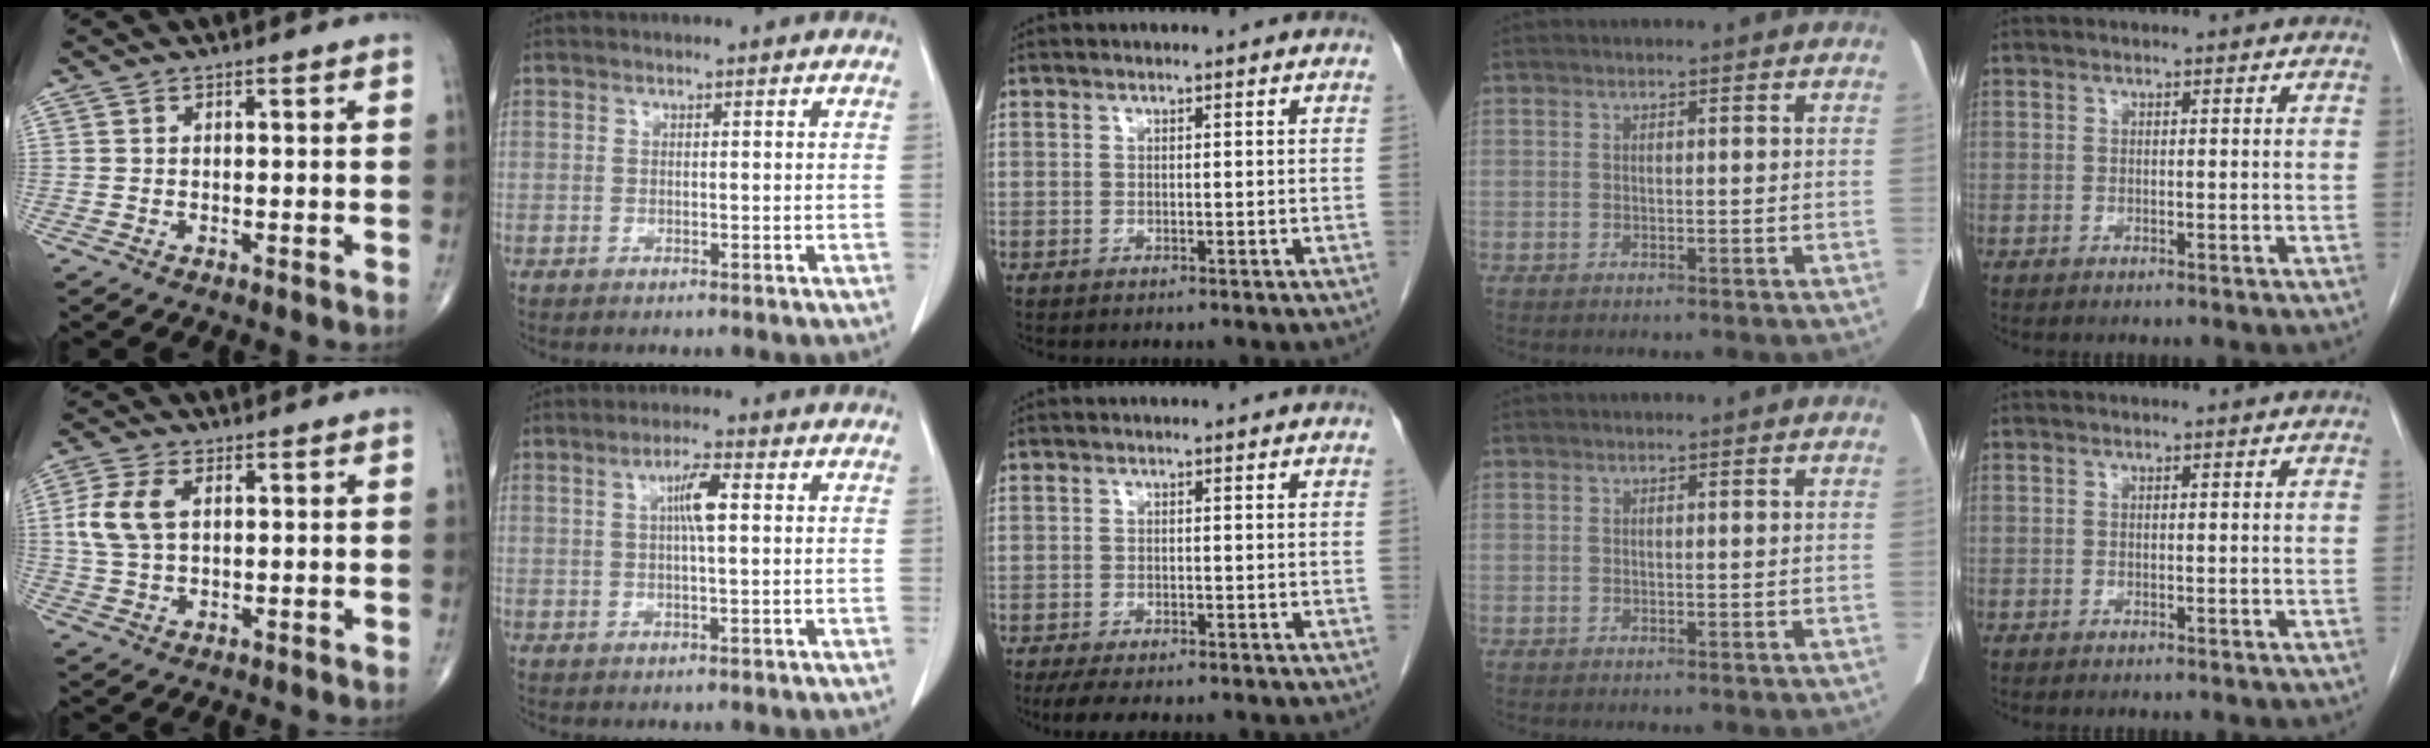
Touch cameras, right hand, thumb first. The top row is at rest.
{"thumb": {"total": 7.5, "force": [1.5, 4.4, 5.8], "torque": [-0.133, 0.007, 0.032]}, "index": {"total": 4.3, "force": [0.9, 0.4, 4.2], "torque": [-0.076, 0.004, 0.013]}, "middle": {"total": 5.5, "force": [-4.4, 1.4, 3.1], "torque": [-0.047, -0.012, -0.064]}}